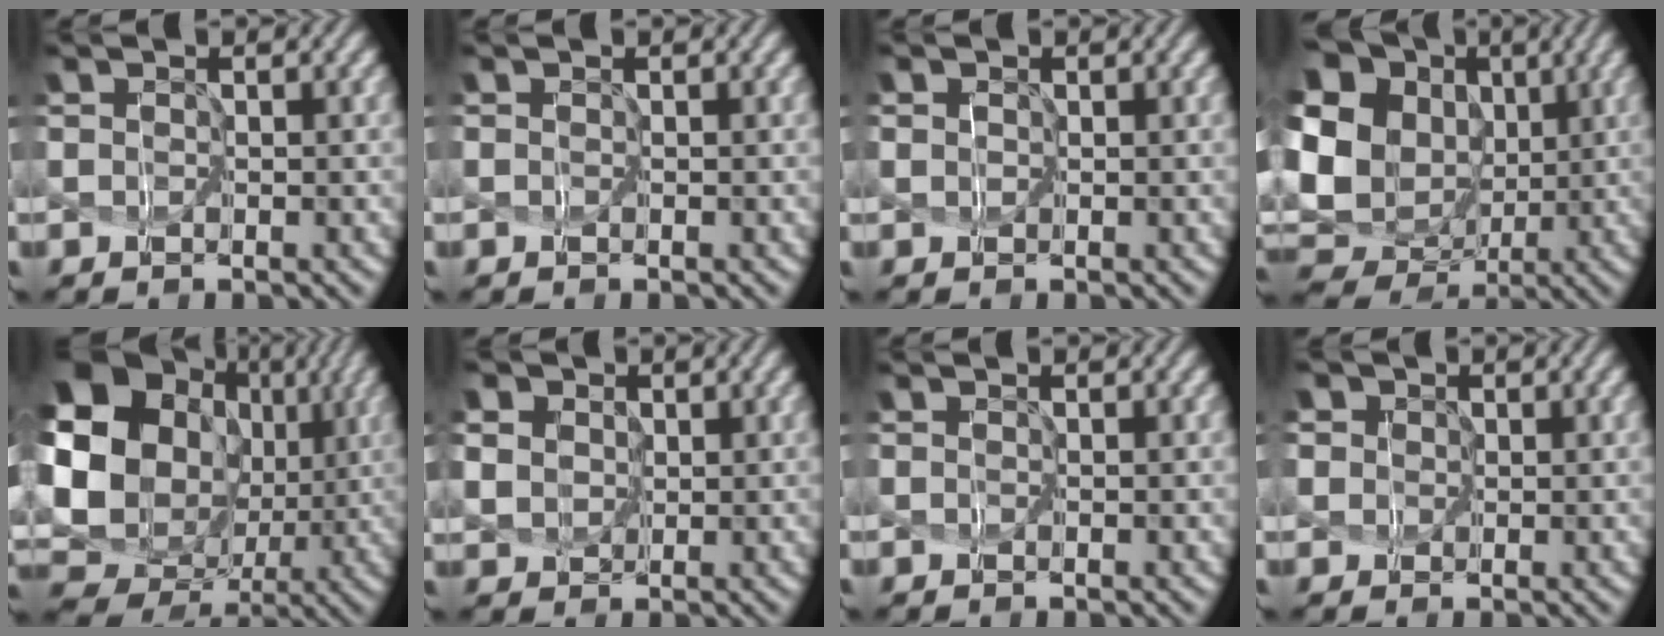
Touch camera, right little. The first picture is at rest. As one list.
[{"total": 0.0}, {"total": 2.2, "force": [0.9, 1.8, 1.0], "torque": [-0.011, 0.023, -0.010]}, {"total": 18.4, "force": [2.5, 16.4, 8.0], "torque": [-0.230, 0.014, 0.028]}, {"total": 18.8, "force": [3.0, 16.0, 9.3], "torque": [-0.213, -0.008, 0.056]}, {"total": 9.1, "force": [3.9, 7.4, 3.8], "torque": [-0.118, 0.028, 0.063]}, {"total": 0.0}, {"total": 7.2, "force": [2.9, 5.9, 2.9], "torque": [-0.076, 0.036, 0.018]}]